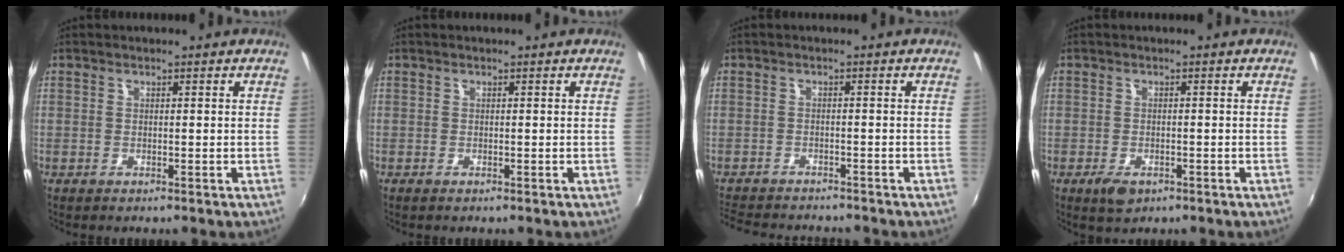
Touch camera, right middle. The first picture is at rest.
{"total": 0.0}
{"total": 9.3, "force": [-8.5, 2.4, 2.9], "torque": [-0.081, -0.014, -0.135]}
{"total": 3.6, "force": [-2.0, 2.0, 2.3], "torque": [-0.051, -0.010, -0.034]}